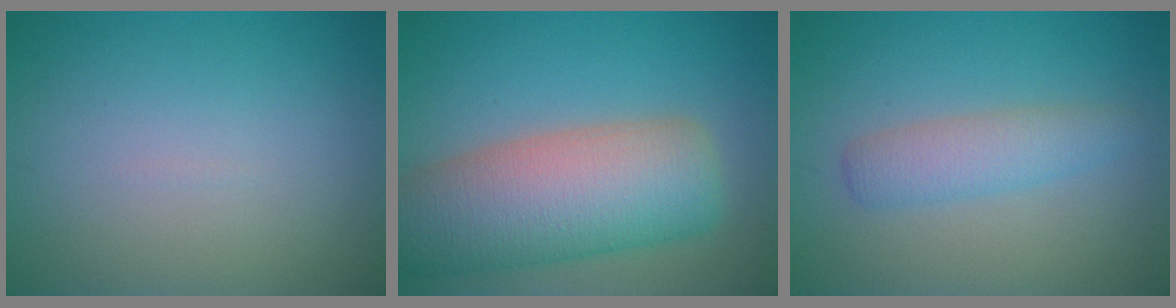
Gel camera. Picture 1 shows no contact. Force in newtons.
{"total": 10.7, "press": 10.7, "slide": 0.7}
{"total": 2.8, "press": 2.8, "slide": 0.1}